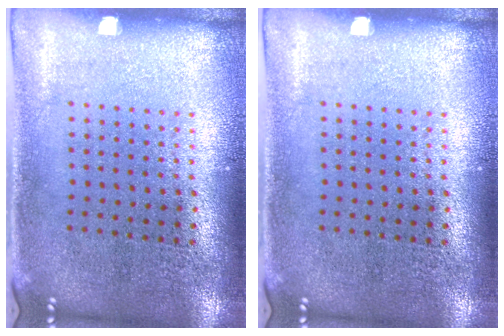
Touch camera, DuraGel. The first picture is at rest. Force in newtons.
{"total": 0.0}